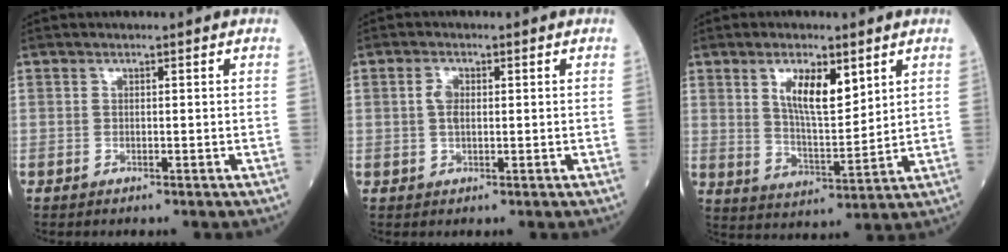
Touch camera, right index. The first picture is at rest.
{"total": 2.2, "force": [0.3, 1.1, 1.9], "torque": [-0.041, 0.005, 0.005]}
{"total": 8.4, "force": [4.0, 2.5, 6.9], "torque": [-0.127, -0.003, 0.076]}